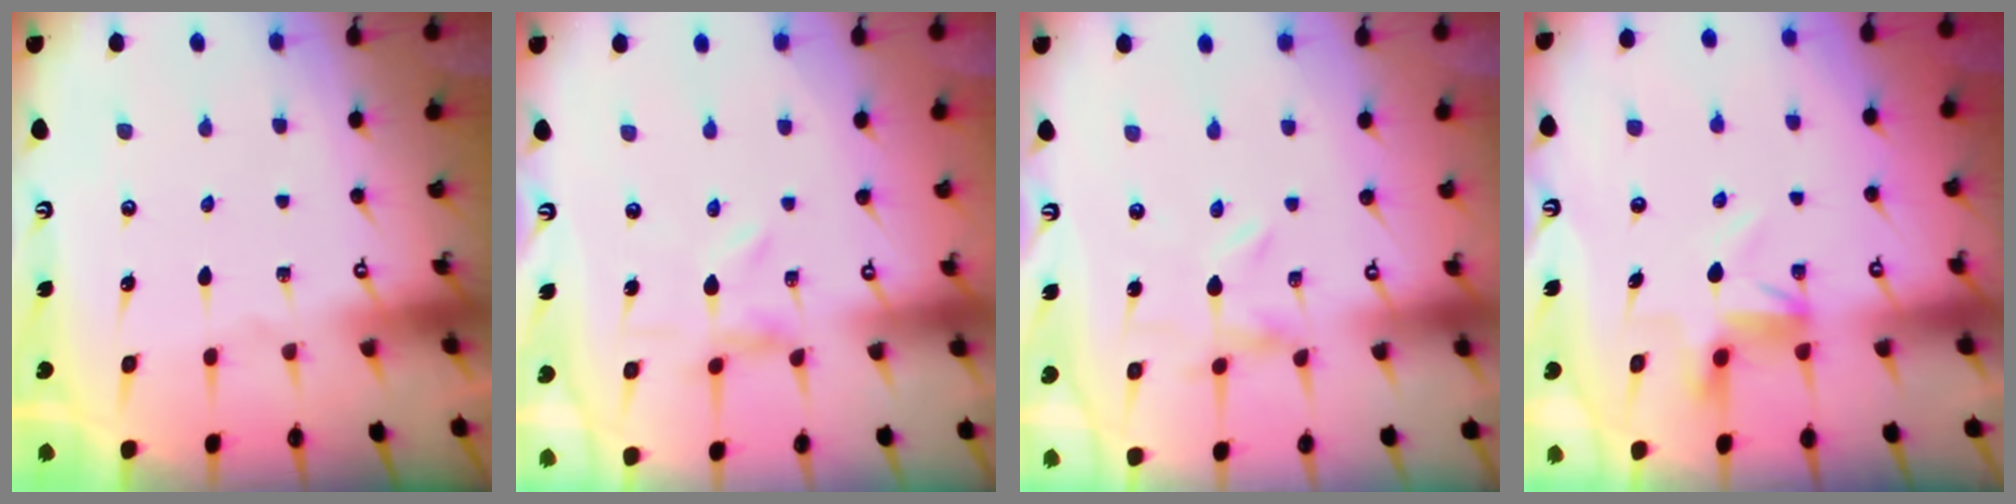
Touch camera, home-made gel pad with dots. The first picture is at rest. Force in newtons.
{"total": 0.7, "press": 0.6, "slide": 0.3}
{"total": 0.5, "press": 0.5, "slide": 0.0}
{"total": 4.7, "press": 4.7, "slide": 0.1}